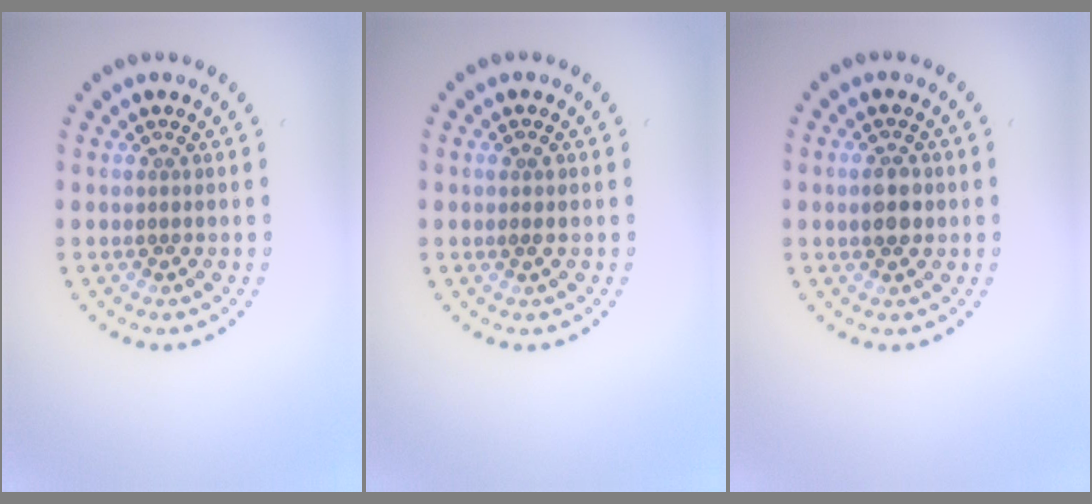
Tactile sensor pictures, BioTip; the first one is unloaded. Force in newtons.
{"total": 0.8, "press": 0.7, "slide": 0.4}
{"total": 2.7, "press": 2.7, "slide": 0.3}